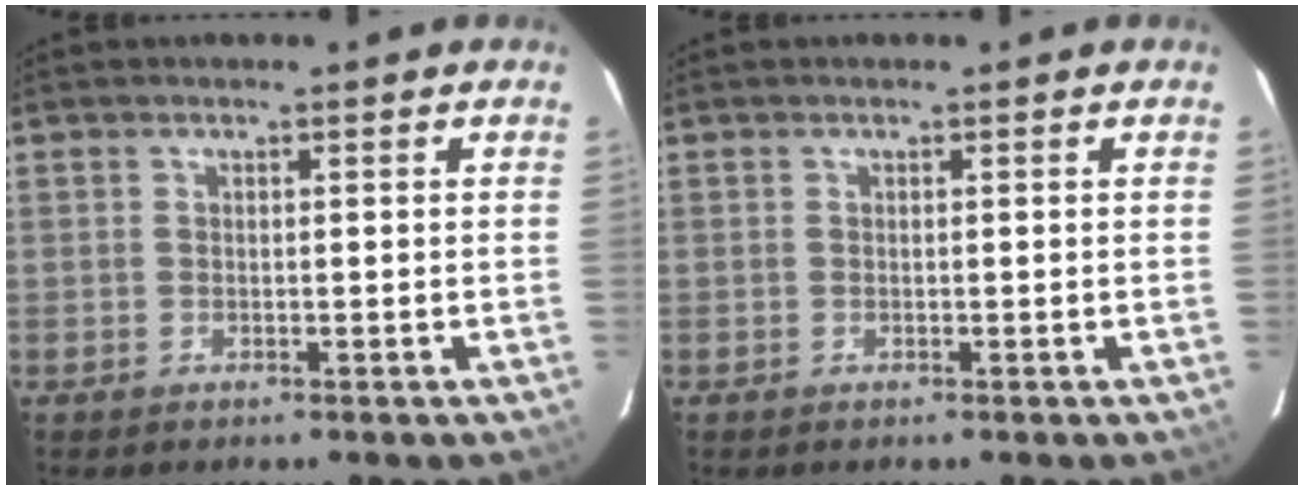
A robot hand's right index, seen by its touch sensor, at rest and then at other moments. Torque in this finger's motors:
{"motor_torque": [0.00, 0.00, 0.00, 0.00]}